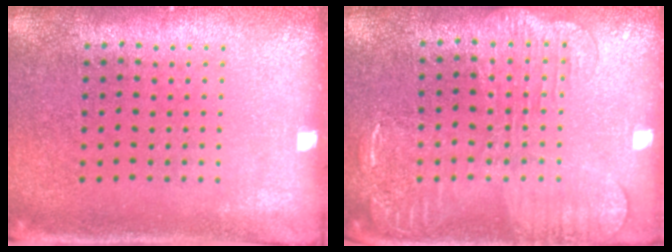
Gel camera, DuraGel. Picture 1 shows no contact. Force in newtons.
{"total": 1.9, "press": 1.8, "slide": 0.5}